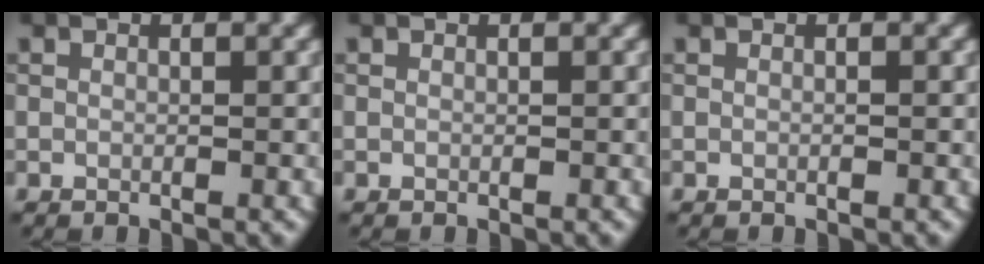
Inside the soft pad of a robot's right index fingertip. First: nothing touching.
{"total": 0.0}
{"total": 0.0}